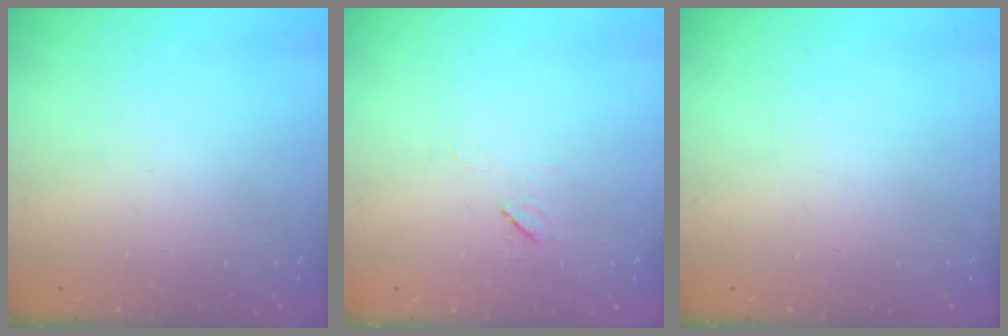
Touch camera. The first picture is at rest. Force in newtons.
{"total": 5.4, "press": 5.3, "slide": 1.0}
{"total": 0.0}